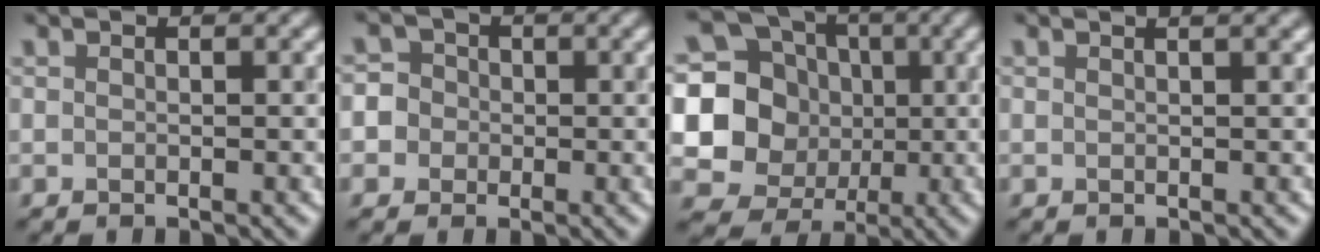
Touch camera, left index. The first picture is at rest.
{"total": 5.3, "force": [-1.2, 5.1, 1.1], "torque": [-0.006, 0.020, -0.052]}
{"total": 12.1, "force": [0.4, 11.4, 4.0], "torque": [-0.132, 0.018, -0.007]}
{"total": 1.3, "force": [0.8, 0.4, 0.9], "torque": [-0.005, 0.006, 0.000]}